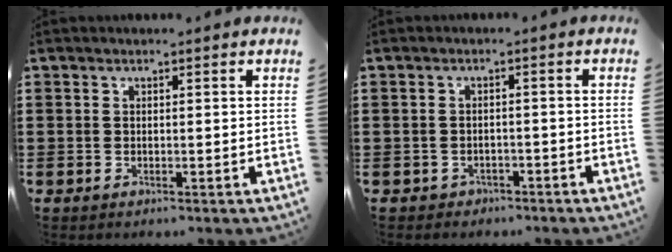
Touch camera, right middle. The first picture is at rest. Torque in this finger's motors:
{"motor_torque": [-0.24, 0.20, 0.04, 0.00]}